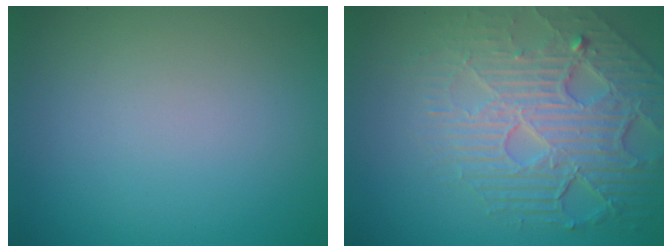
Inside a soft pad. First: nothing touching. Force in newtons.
{"total": 8.0, "press": 5.5, "slide": 5.8}